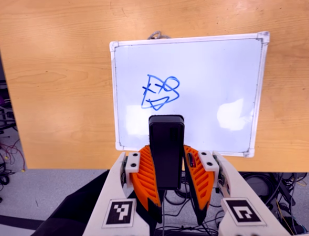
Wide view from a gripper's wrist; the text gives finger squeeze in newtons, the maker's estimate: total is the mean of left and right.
{"total": 6.7, "left": 5.2, "right": 8.3}